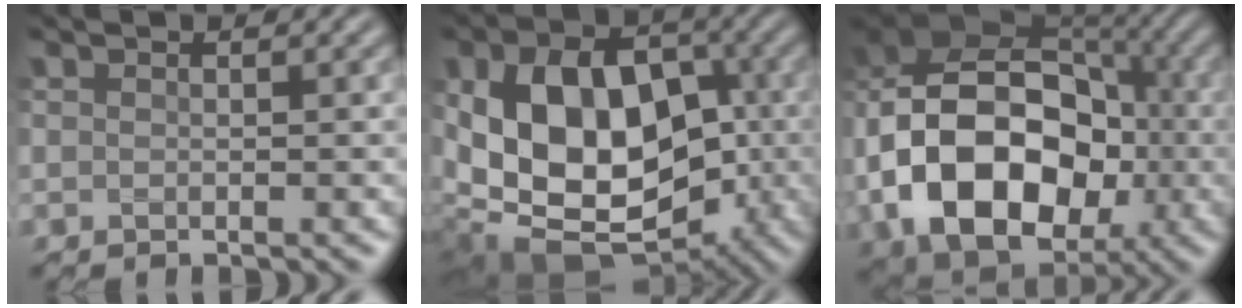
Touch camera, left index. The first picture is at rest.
{"total": 15.0, "force": [-2.1, 10.1, 10.9], "torque": [-0.202, -0.004, -0.032]}
{"total": 16.3, "force": [-3.3, 12.0, 10.5], "torque": [-0.195, -0.010, -0.053]}